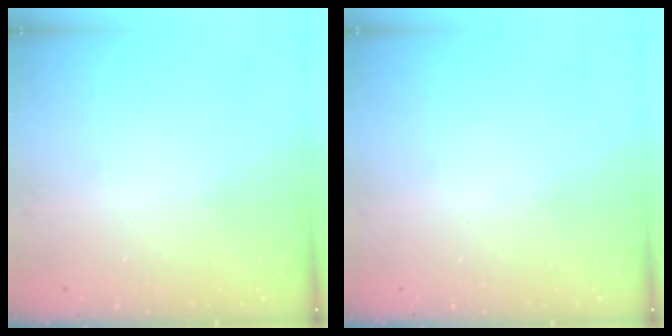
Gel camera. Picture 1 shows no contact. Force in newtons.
{"total": 0.0}